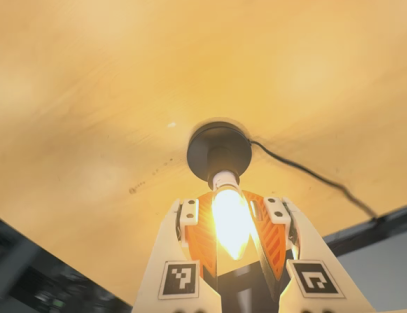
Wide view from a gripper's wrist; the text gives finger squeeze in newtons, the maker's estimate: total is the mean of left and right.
{"total": 15.0, "left": 14.5, "right": 15.6}